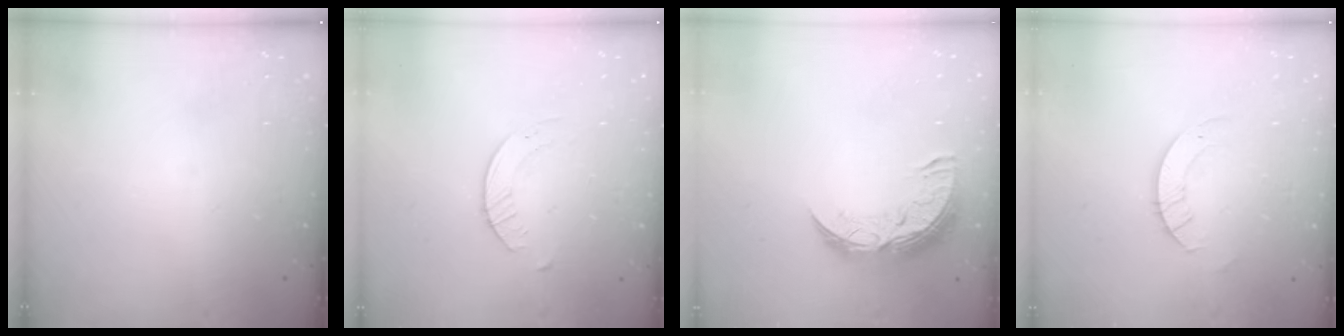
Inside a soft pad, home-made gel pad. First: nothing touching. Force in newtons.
{"total": 2.1, "press": 2.0, "slide": 0.3}
{"total": 11.5, "press": 11.4, "slide": 0.7}
{"total": 3.5, "press": 3.5, "slide": 0.3}